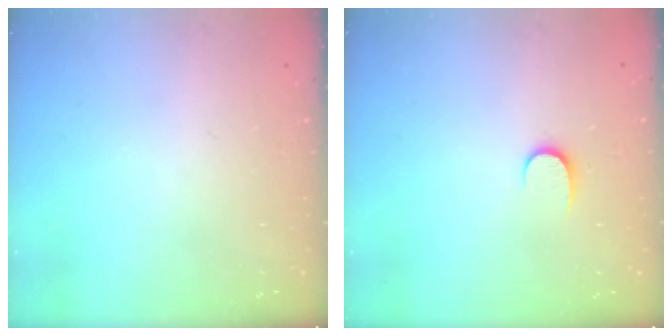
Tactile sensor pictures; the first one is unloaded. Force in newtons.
{"total": 5.7, "press": 5.7, "slide": 0.7}